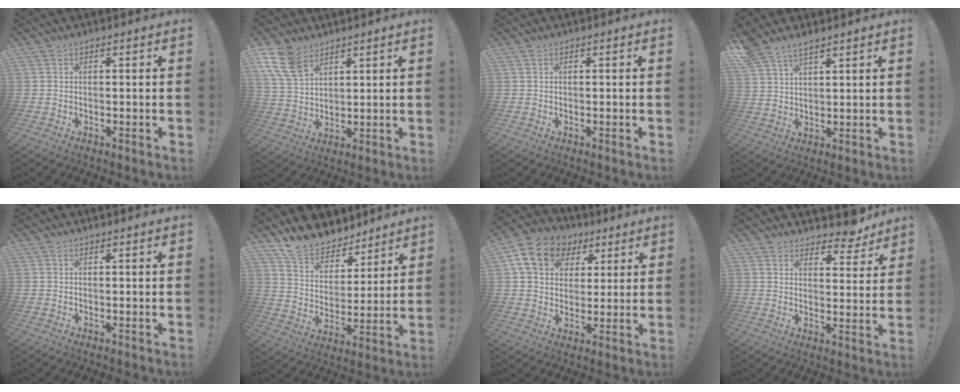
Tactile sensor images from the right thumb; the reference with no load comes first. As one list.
[{"total": 10.9, "force": [7.0, 6.4, 5.4], "torque": [-0.117, -0.026, 0.141]}, {"total": 0.0}, {"total": 5.8, "force": [4.7, 2.4, 2.4], "torque": [-0.050, -0.024, 0.093]}, {"total": 0.0}, {"total": 12.1, "force": [10.9, 5.0, 1.8], "torque": [-0.045, -0.095, 0.205]}, {"total": 14.7, "force": [6.0, 11.6, 6.9], "torque": [-0.101, -0.016, 0.118]}, {"total": 7.1, "force": [6.3, 2.4, 2.2], "torque": [-0.022, -0.059, 0.112]}]